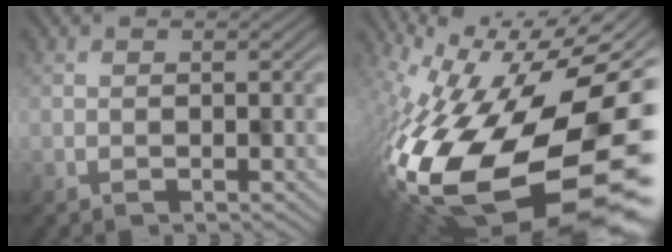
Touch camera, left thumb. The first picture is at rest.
{"total": 19.5, "force": [-3.3, 10.3, 16.2], "torque": [-0.314, -0.048, -0.039]}